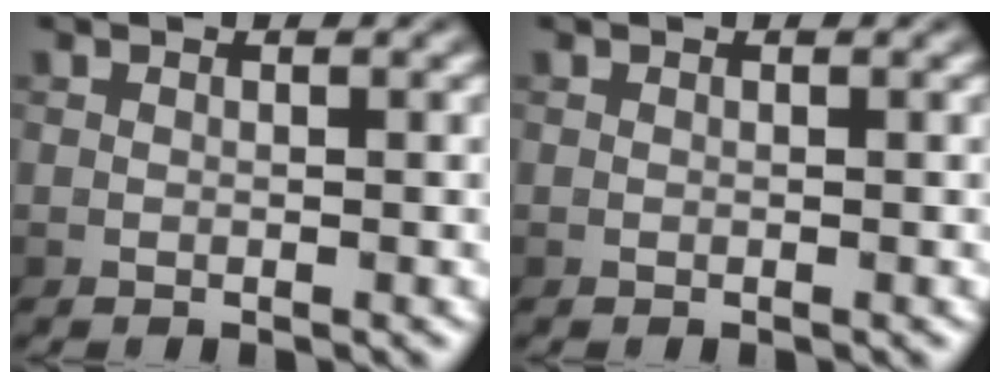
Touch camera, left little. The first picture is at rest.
{"total": 0.0}